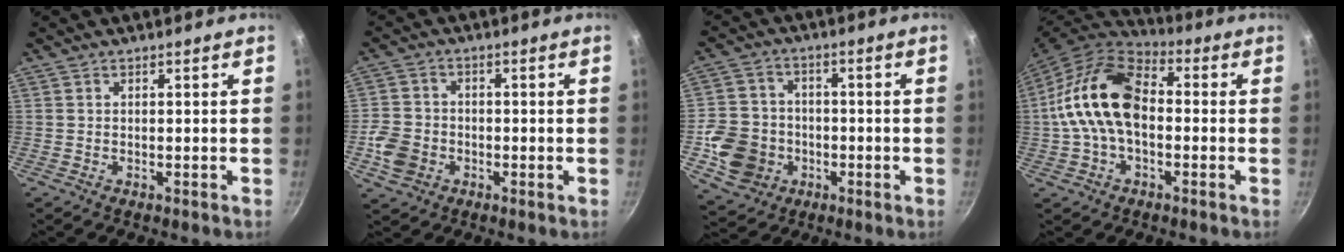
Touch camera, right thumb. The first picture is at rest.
{"total": 6.7, "force": [-2.2, 5.5, 3.2], "torque": [-0.056, 0.019, -0.048]}
{"total": 11.6, "force": [-3.0, 10.1, 4.9], "torque": [-0.070, 0.025, -0.052]}
{"total": 15.7, "force": [-0.5, 9.9, 12.1], "torque": [-0.202, 0.036, -0.025]}